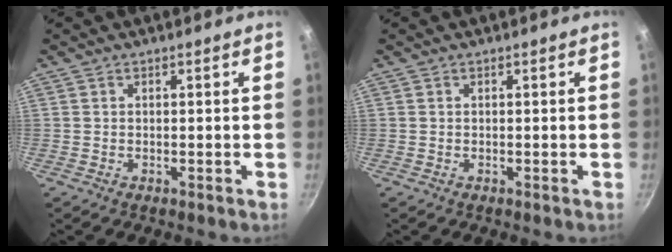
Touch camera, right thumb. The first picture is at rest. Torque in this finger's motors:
{"motor_torque": [-0.02, 0.01, 0.08, -0.08, 0.04]}